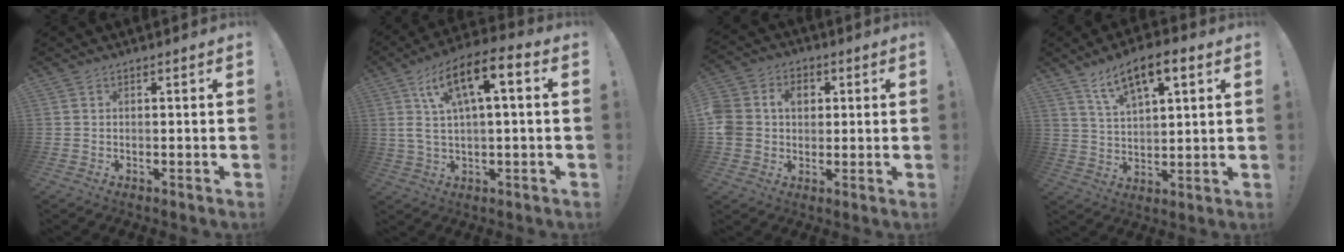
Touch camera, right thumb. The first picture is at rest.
{"total": 12.6, "force": [3.6, 3.8, 11.5], "torque": [-0.198, -0.006, 0.057]}
{"total": 9.6, "force": [1.5, 8.1, 4.9], "torque": [-0.093, 0.005, 0.031]}
{"total": 10.5, "force": [5.8, 4.1, 7.8], "torque": [-0.134, -0.018, 0.103]}